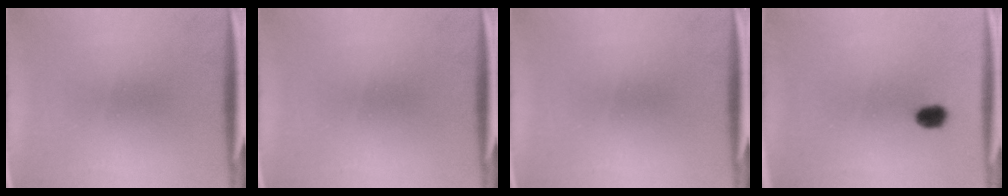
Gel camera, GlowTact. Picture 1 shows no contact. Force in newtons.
{"total": 0.0}
{"total": 0.0}
{"total": 2.6}